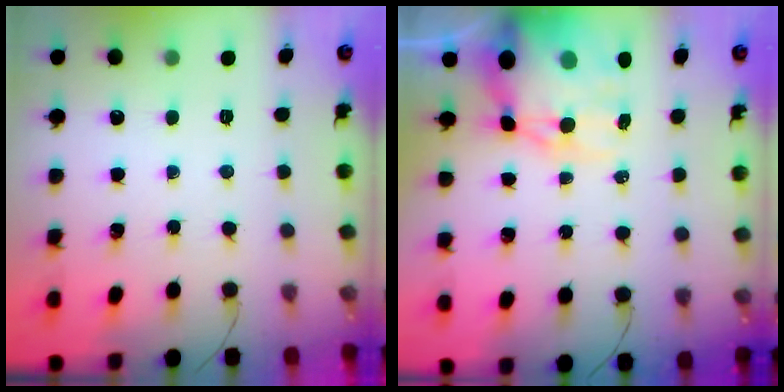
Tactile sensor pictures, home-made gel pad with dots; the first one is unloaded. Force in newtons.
{"total": 15.9, "press": 15.4, "slide": 3.8}